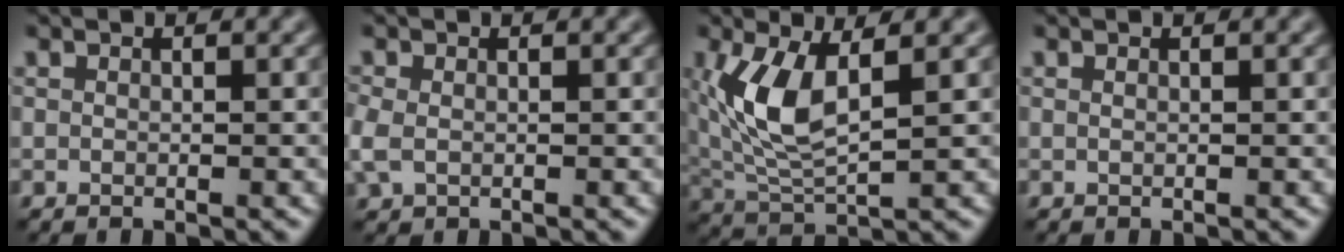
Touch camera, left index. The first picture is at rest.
{"total": 2.2, "force": [-0.3, 1.6, 1.5], "torque": [-0.044, 0.003, -0.008]}
{"total": 6.8, "force": [1.3, 3.0, 5.9], "torque": [-0.137, -0.008, 0.030]}
{"total": 0.0}